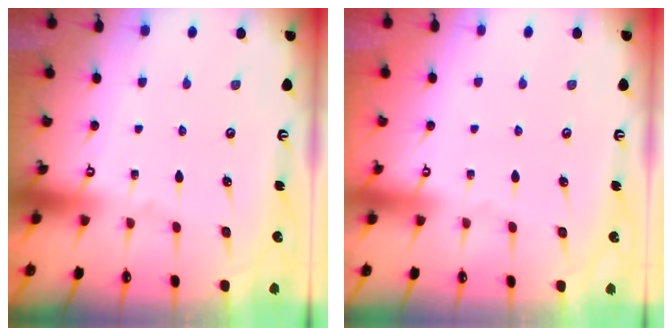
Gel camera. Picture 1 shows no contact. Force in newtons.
{"total": 0.0}